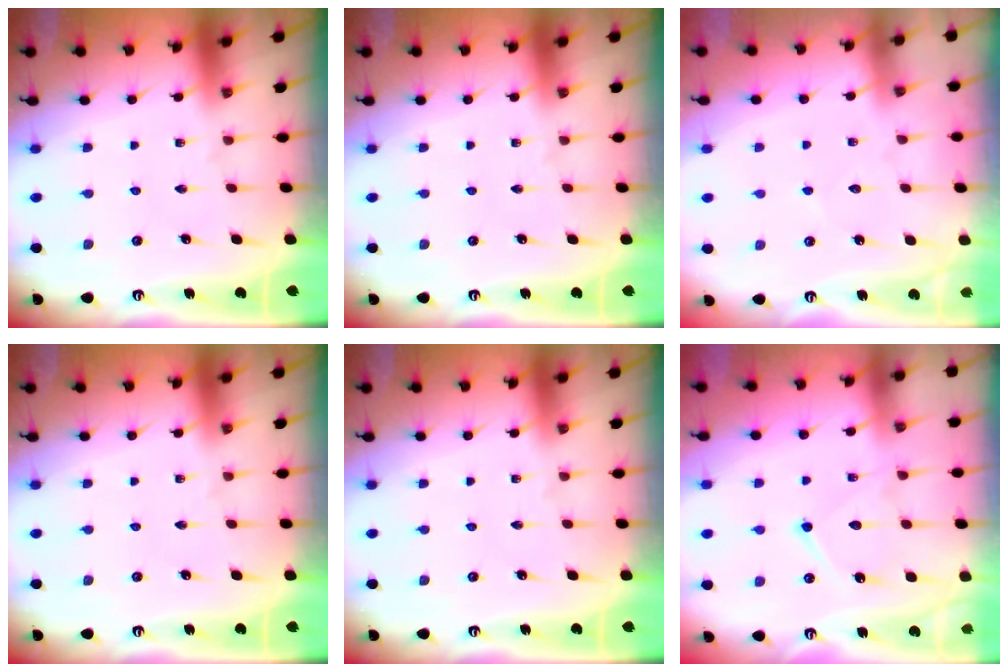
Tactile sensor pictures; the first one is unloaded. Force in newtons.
{"total": 0.0}
{"total": 4.1, "press": 4.0, "slide": 0.6}
{"total": 0.0}
{"total": 0.0}
{"total": 10.4, "press": 10.4, "slide": 1.0}